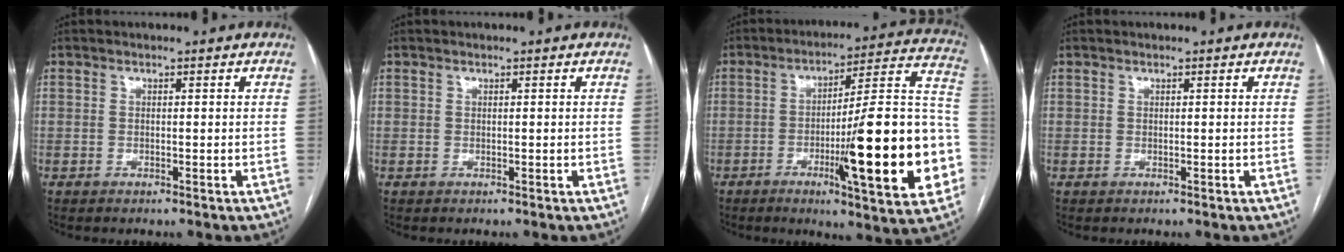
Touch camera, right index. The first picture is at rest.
{"total": 0.0}
{"total": 23.6, "force": [-6.0, 2.5, 22.7], "torque": [-0.263, 0.008, -0.084]}
{"total": 0.0}